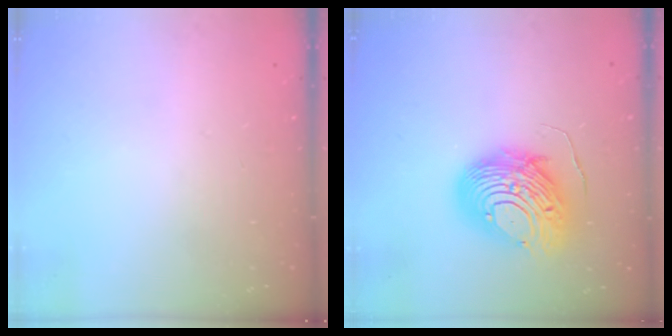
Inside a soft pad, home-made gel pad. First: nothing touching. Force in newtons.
{"total": 13.5, "press": 13.4, "slide": 0.8}